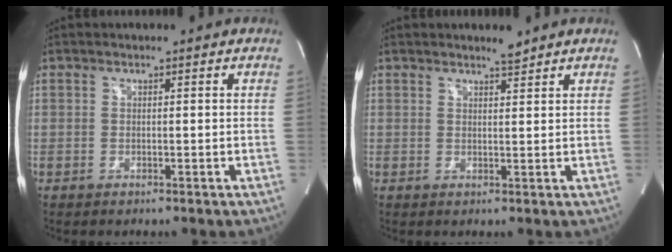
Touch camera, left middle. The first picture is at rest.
{"total": 1.7, "force": [1.6, 0.1, 0.6], "torque": [-0.014, -0.001, 0.029]}